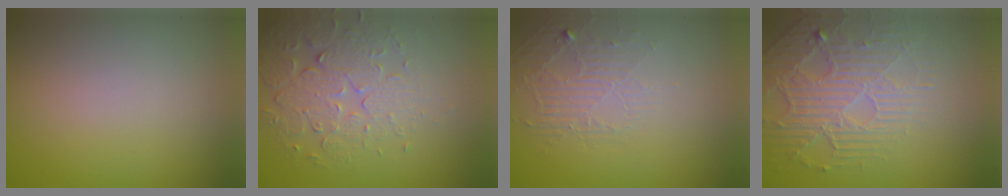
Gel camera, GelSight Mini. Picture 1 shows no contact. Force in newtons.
{"total": 4.2, "press": 3.9, "slide": 1.5}
{"total": 1.8, "press": 0.8, "slide": 1.6}
{"total": 3.5, "press": 3.1, "slide": 1.6}